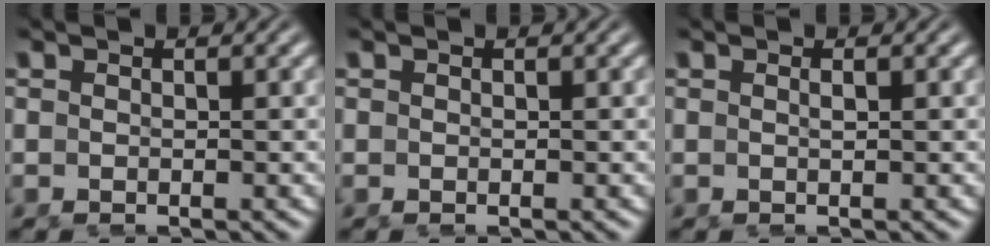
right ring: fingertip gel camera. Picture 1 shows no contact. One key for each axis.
{"total": 0.0}
{"total": 0.8, "fx": -0.1, "fy": -0.7, "fz": 0.5, "tx": -0.008, "ty": -0.005, "tz": 0.003}